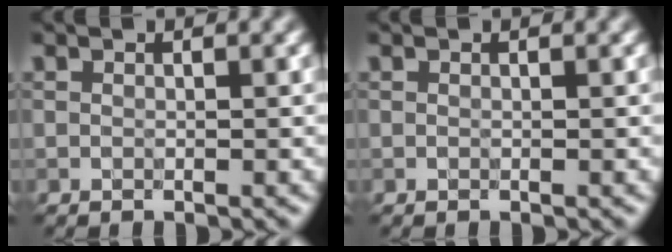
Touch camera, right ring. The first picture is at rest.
{"total": 0.0}